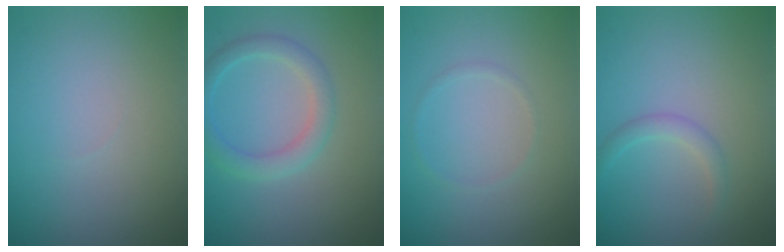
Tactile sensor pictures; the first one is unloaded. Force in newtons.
{"total": 2.7, "press": 2.7, "slide": 0.1}
{"total": 0.6, "press": 0.6, "slide": 0.1}
{"total": 1.4, "press": 1.3, "slide": 0.1}